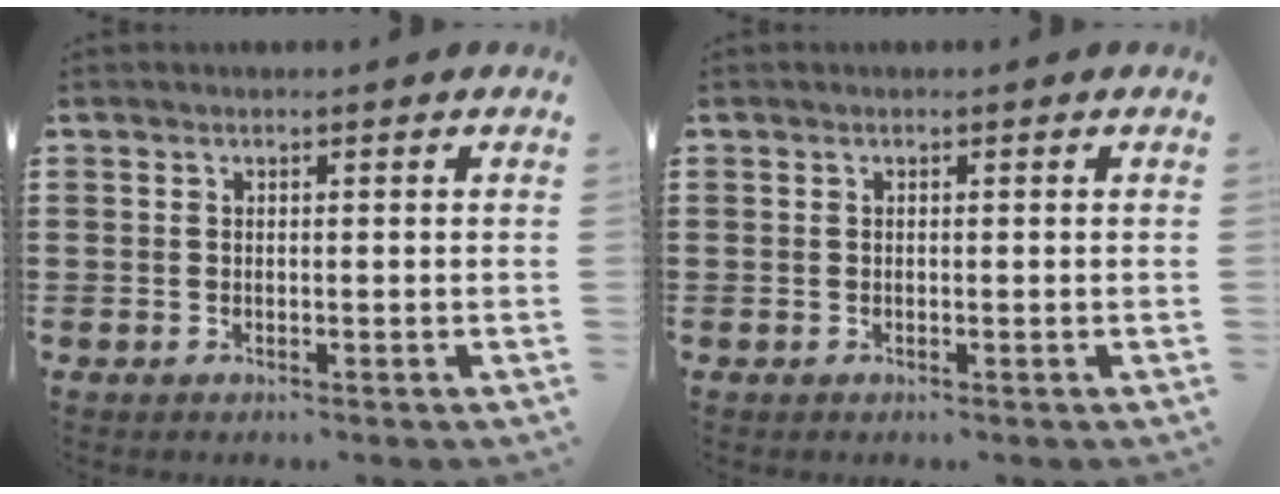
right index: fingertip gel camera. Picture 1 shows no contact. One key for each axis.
{"total": 0.0}